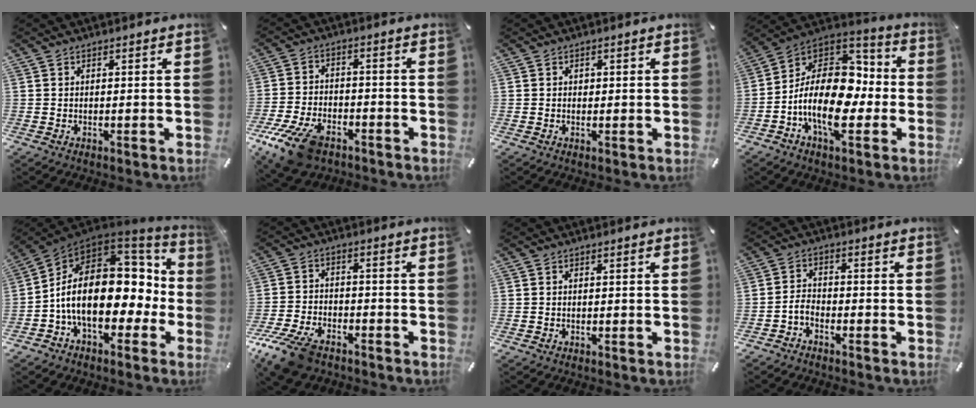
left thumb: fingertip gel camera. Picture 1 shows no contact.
{"total": 12.0, "force": [-7.6, 6.3, 6.8], "torque": [-0.137, 0.036, -0.136]}
{"total": 0.7, "force": [0.1, 0.7, 0.2], "torque": [0.002, -0.001, -0.001]}
{"total": 20.3, "force": [-4.1, 13.1, 15.0], "torque": [-0.283, 0.007, -0.066]}
{"total": 19.4, "force": [-0.5, 12.8, 14.6], "torque": [-0.269, -0.013, 0.001]}
{"total": 9.9, "force": [-7.0, 5.0, 5.0], "torque": [-0.107, 0.031, -0.131]}
{"total": 0.0}
{"total": 3.4, "force": [-2.3, 2.0, 1.7], "torque": [-0.043, 0.010, -0.047]}